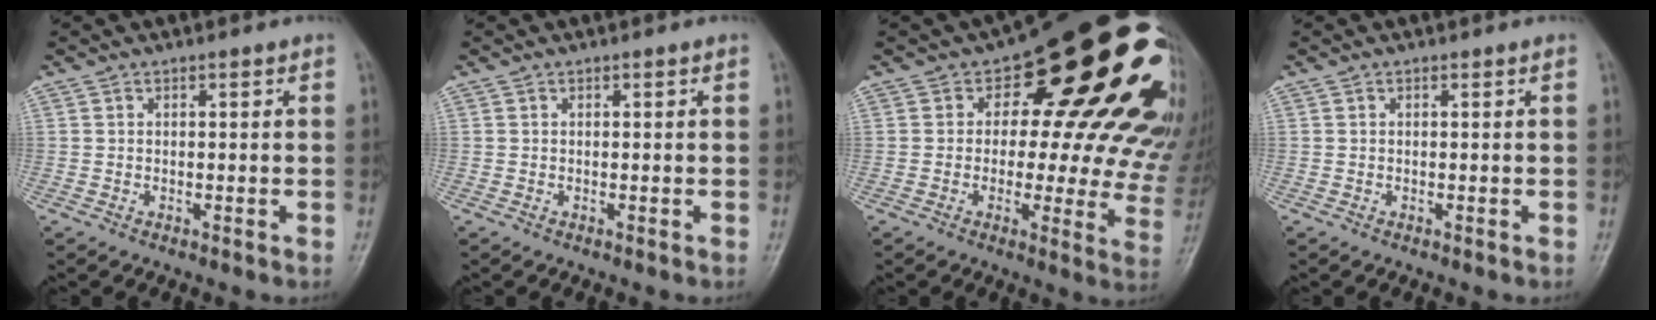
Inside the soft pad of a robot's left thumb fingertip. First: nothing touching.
{"total": 0.0}
{"total": 26.7, "force": [11.1, 12.8, 20.5], "torque": [-0.174, -0.017, 0.133]}
{"total": 0.0}